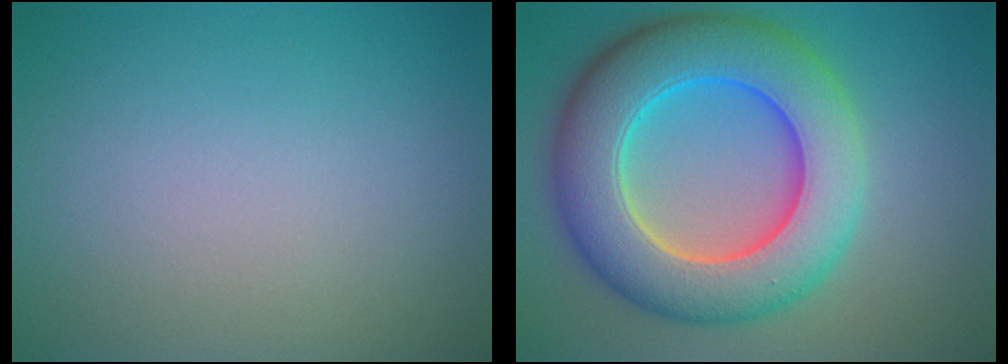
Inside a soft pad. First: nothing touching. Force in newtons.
{"total": 10.9, "press": 10.9, "slide": 0.0}